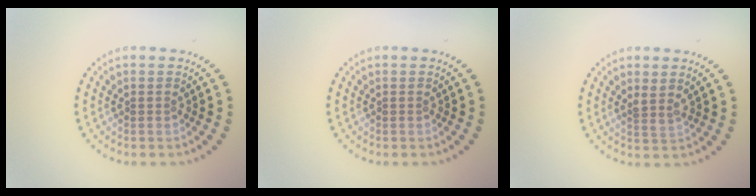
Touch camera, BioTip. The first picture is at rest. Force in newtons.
{"total": 0.0}
{"total": 1.4, "press": 1.0, "slide": 1.0}